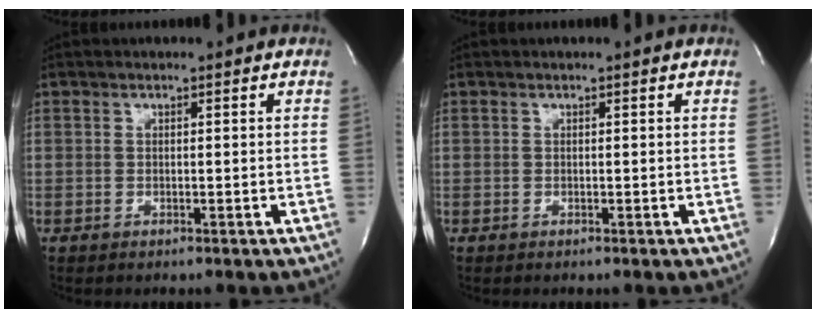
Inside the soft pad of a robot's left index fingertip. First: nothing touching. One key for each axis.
{"total": 0.0}